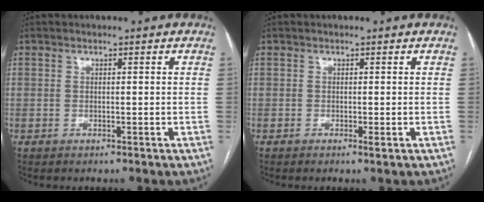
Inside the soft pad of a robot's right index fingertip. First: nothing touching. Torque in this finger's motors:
{"motor_torque": [0.01, -0.01, -0.04, -0.01]}